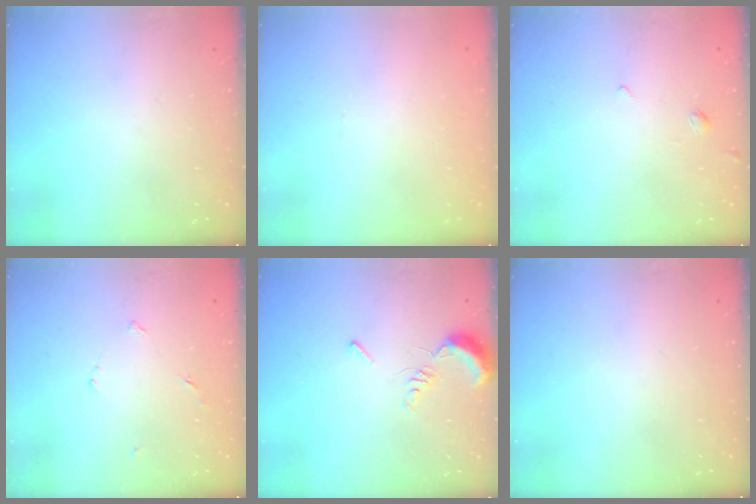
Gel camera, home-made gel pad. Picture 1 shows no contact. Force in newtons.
{"total": 0.5, "press": 0.5, "slide": 0.2}
{"total": 0.8, "press": 0.7, "slide": 0.4}
{"total": 3.2, "press": 3.1, "slide": 0.4}
{"total": 6.6, "press": 6.6, "slide": 0.7}
{"total": 0.0}